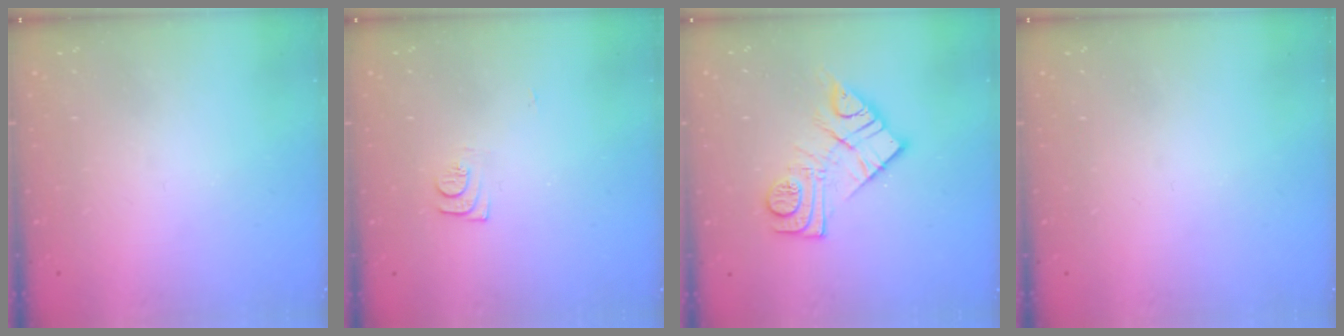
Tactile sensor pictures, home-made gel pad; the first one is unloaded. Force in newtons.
{"total": 7.0, "press": 7.0, "slide": 0.6}
{"total": 14.0, "press": 14.0, "slide": 0.9}
{"total": 0.0}